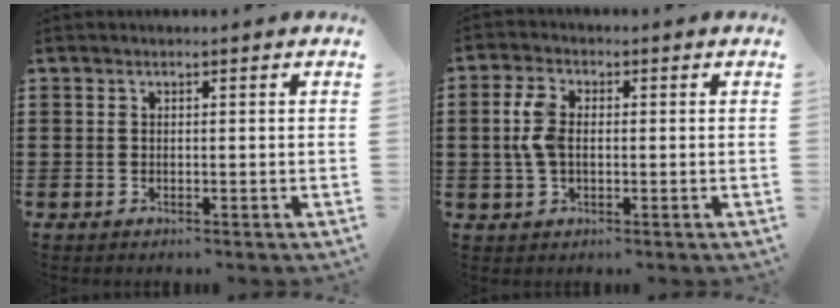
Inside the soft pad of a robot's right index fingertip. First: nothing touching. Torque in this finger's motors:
{"motor_torque": [0.98, -0.15, 0.55, 0.13]}